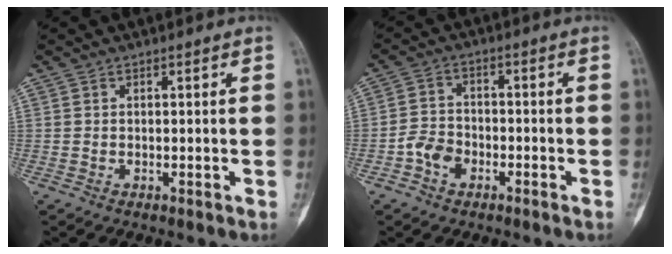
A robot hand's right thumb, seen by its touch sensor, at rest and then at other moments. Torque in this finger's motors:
{"motor_torque": [0.94, 0.23, 0.38, -0.54, -0.02]}